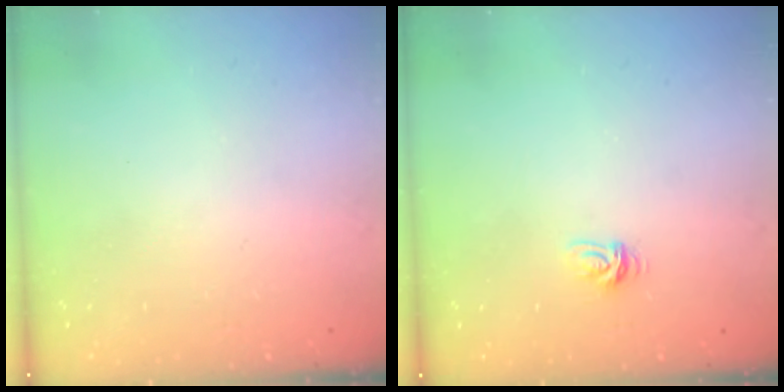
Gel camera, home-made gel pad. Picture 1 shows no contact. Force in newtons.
{"total": 3.3, "press": 3.3, "slide": 0.3}